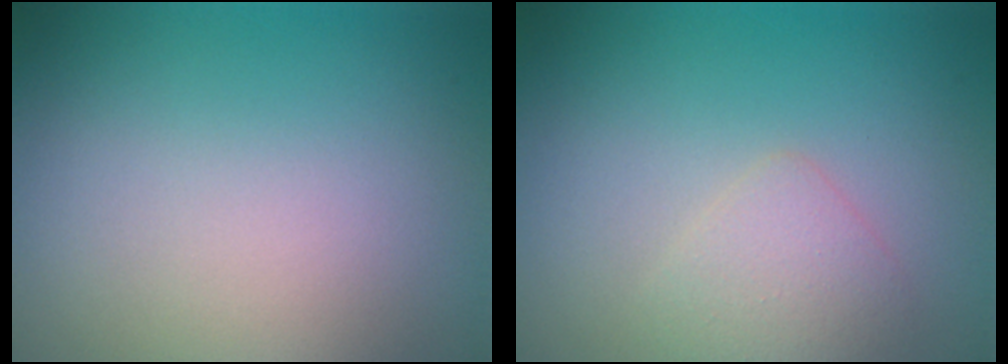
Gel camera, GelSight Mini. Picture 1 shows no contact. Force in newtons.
{"total": 1.7, "press": 1.7, "slide": 0.1}